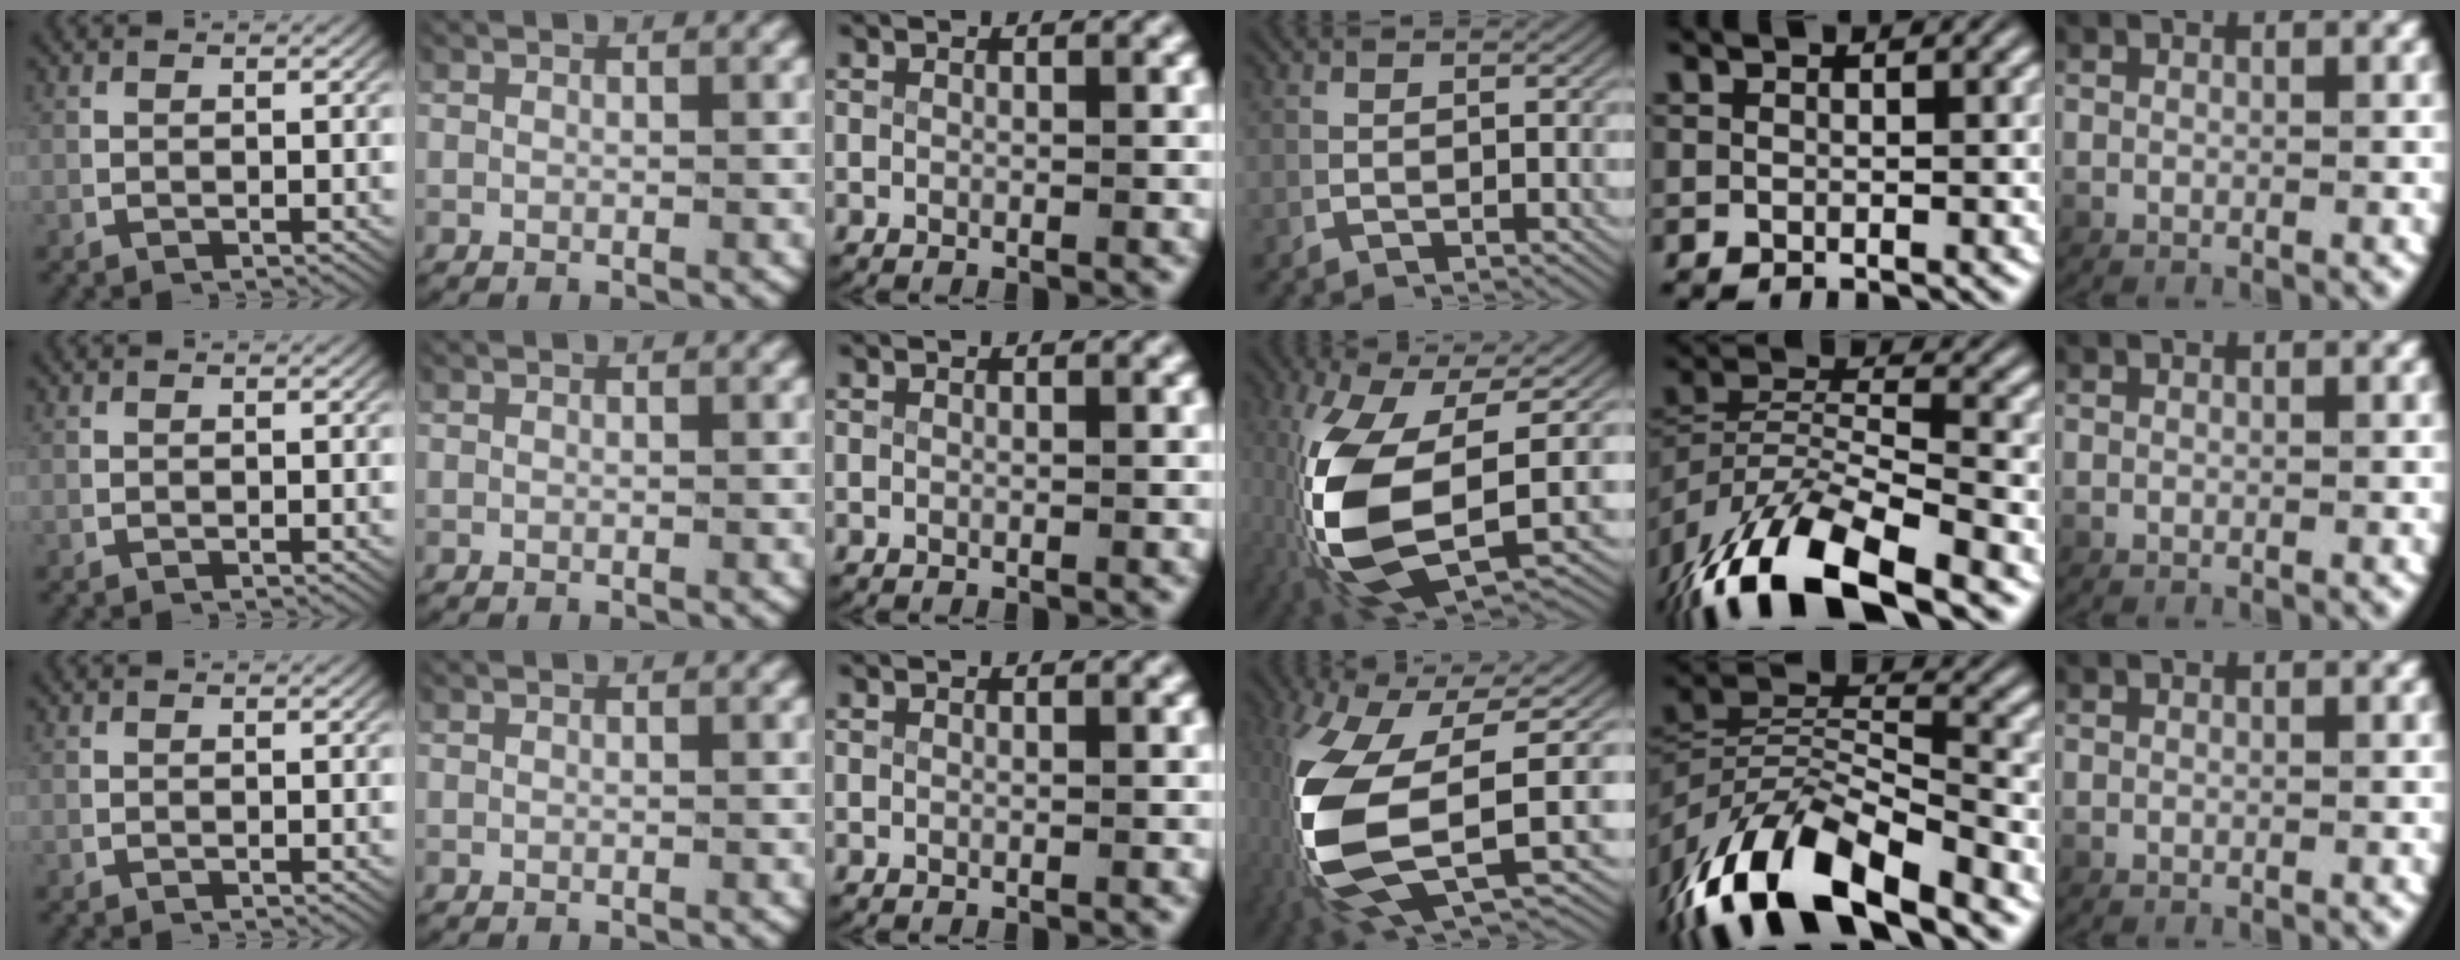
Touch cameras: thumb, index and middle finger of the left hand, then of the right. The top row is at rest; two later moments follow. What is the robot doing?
{"motion": "lift_and_place", "object": "scissors"}